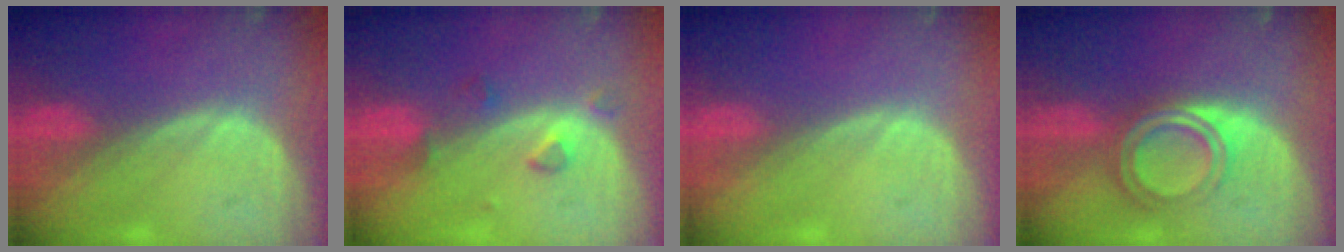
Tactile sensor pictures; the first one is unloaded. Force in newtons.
{"total": 3.0, "press": 2.8, "slide": 0.9}
{"total": 0.0}
{"total": 5.7, "press": 5.0, "slide": 2.8}